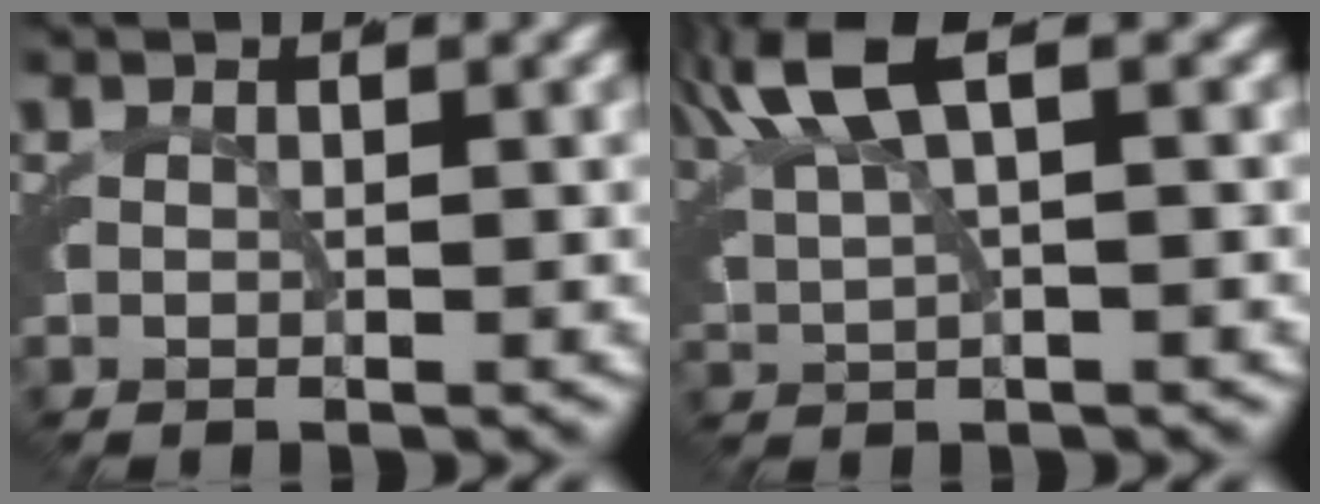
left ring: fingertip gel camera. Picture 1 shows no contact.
{"total": 5.4, "force": [3.2, 1.6, 4.0], "torque": [-0.080, 0.014, 0.054]}